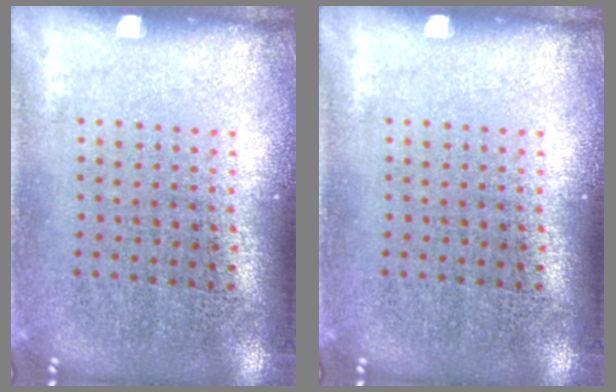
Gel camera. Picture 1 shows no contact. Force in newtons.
{"total": 0.0}